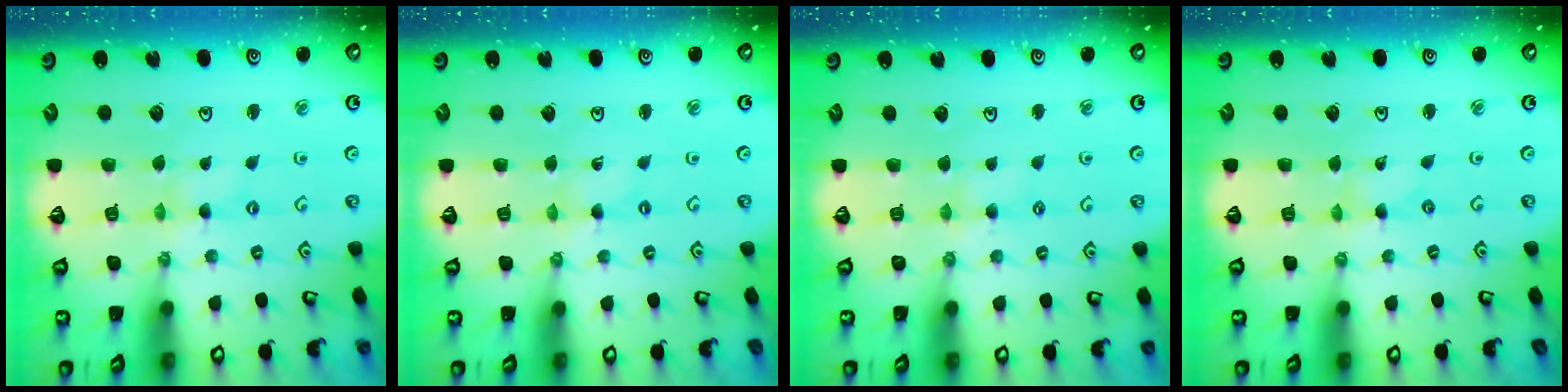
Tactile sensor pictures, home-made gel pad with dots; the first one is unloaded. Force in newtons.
{"total": 0.0}
{"total": 3.0, "press": 2.9, "slide": 0.5}
{"total": 0.0}